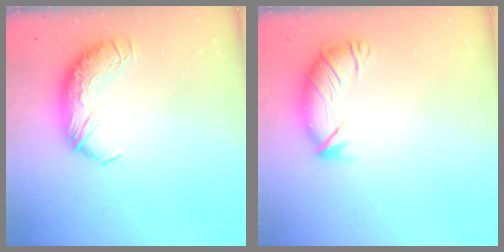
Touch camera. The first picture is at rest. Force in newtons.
{"total": 2.9, "press": 1.9, "slide": 2.2}